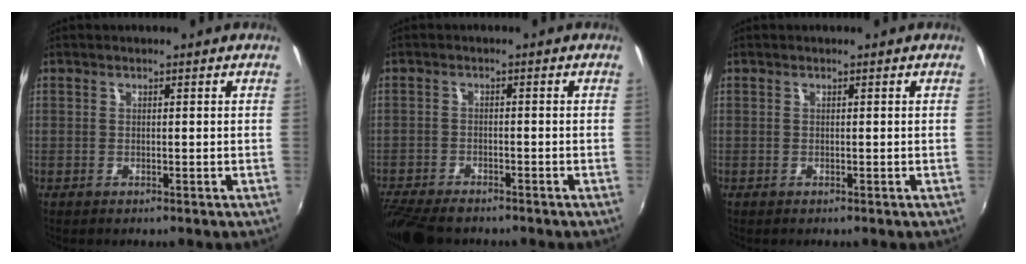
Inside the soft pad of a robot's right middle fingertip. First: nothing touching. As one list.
[{"total": 9.4, "force": [-8.0, 2.8, 4.0], "torque": [-0.106, -0.032, -0.143]}, {"total": 0.0}]